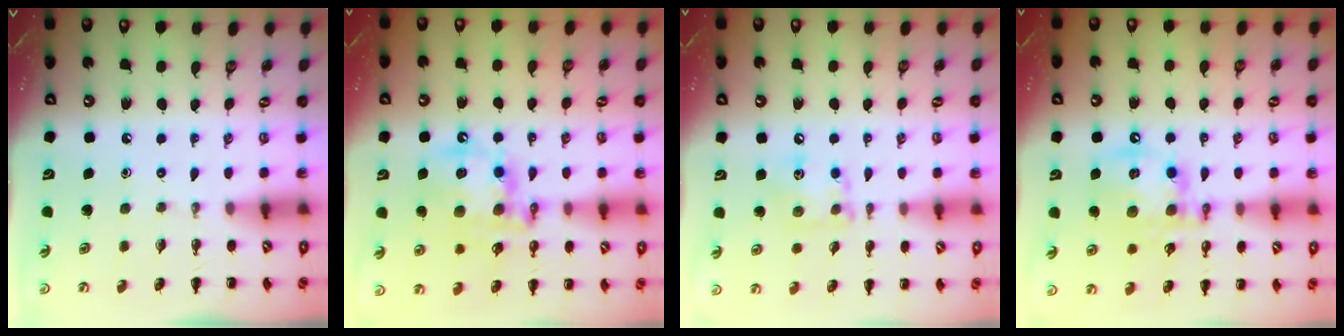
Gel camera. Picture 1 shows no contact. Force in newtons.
{"total": 15.7, "press": 15.2, "slide": 3.9}
{"total": 9.1, "press": 9.1, "slide": 0.4}
{"total": 13.8, "press": 13.5, "slide": 3.1}